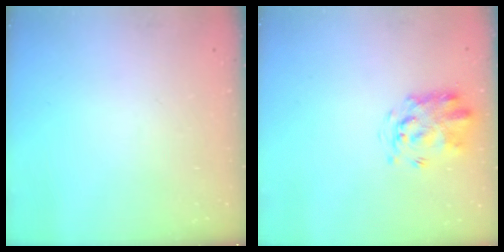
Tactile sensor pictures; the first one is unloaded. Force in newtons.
{"total": 3.2, "press": 3.2, "slide": 0.7}